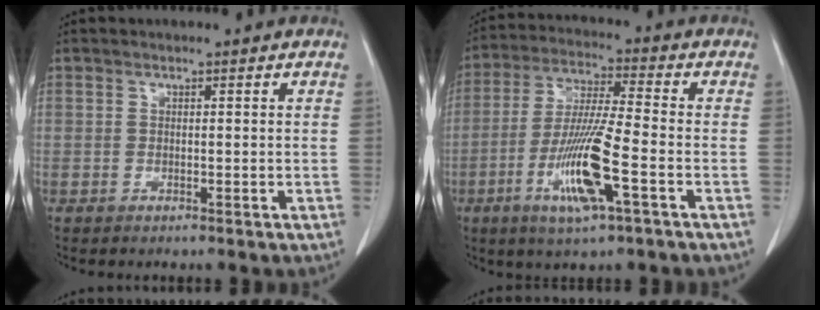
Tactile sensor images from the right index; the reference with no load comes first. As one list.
[{"total": 12.6, "force": [-4.6, 0.6, 11.7], "torque": [-0.234, -0.018, -0.085]}]